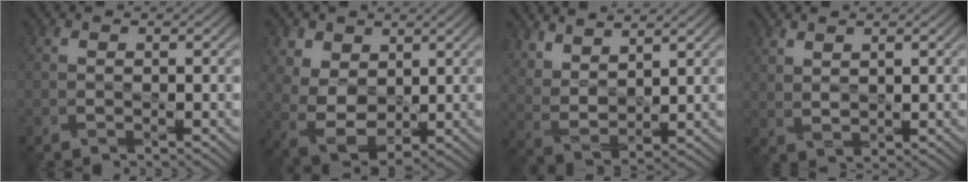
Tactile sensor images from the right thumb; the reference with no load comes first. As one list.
[{"total": 6.0, "force": [2.9, 3.9, 3.4], "torque": [-0.101, 0.000, 0.056]}, {"total": 6.7, "force": [5.3, 1.9, 3.6], "torque": [-0.085, -0.011, 0.109]}, {"total": 1.8, "force": [1.6, 0.2, 0.8], "torque": [-0.023, -0.005, 0.037]}]